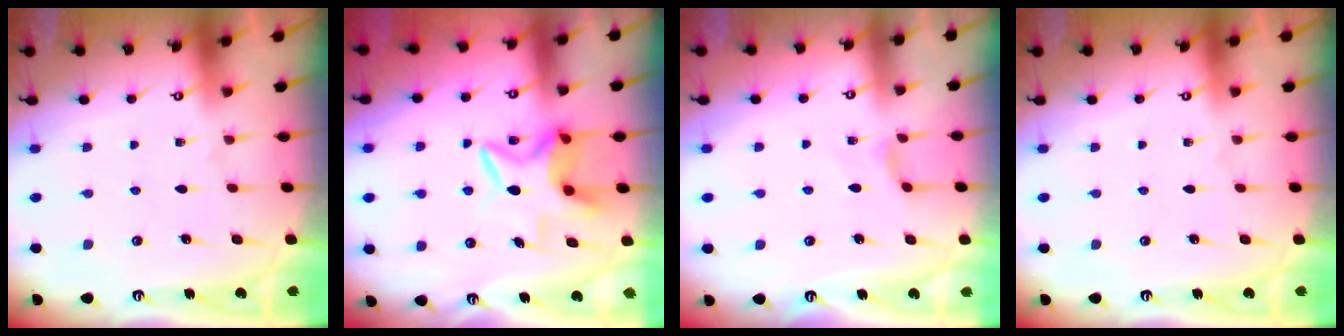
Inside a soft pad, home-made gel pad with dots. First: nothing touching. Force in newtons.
{"total": 7.5, "press": 7.3, "slide": 1.4}
{"total": 2.8, "press": 2.8, "slide": 0.6}
{"total": 0.0}